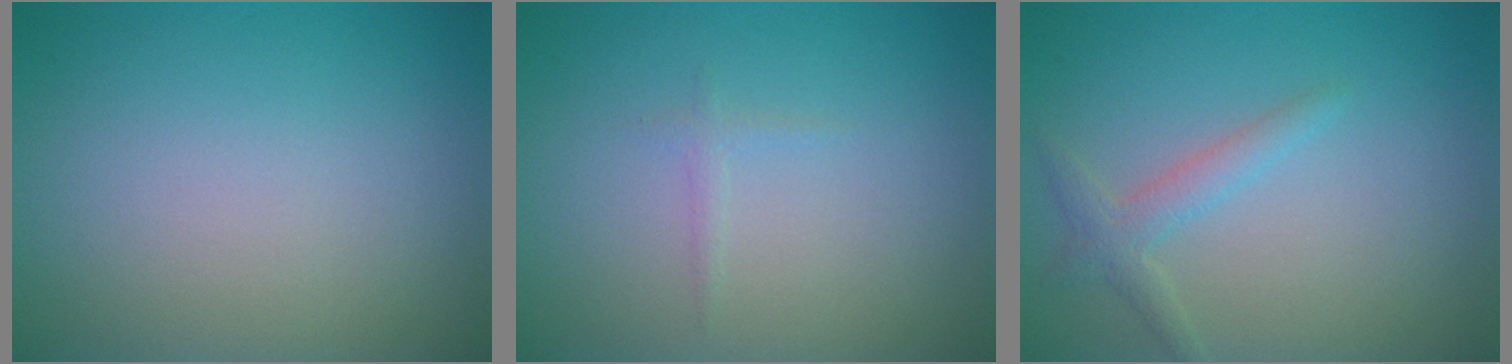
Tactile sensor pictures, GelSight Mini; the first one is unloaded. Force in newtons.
{"total": 0.6, "press": 0.6, "slide": 0.0}
{"total": 1.9, "press": 1.9, "slide": 0.1}